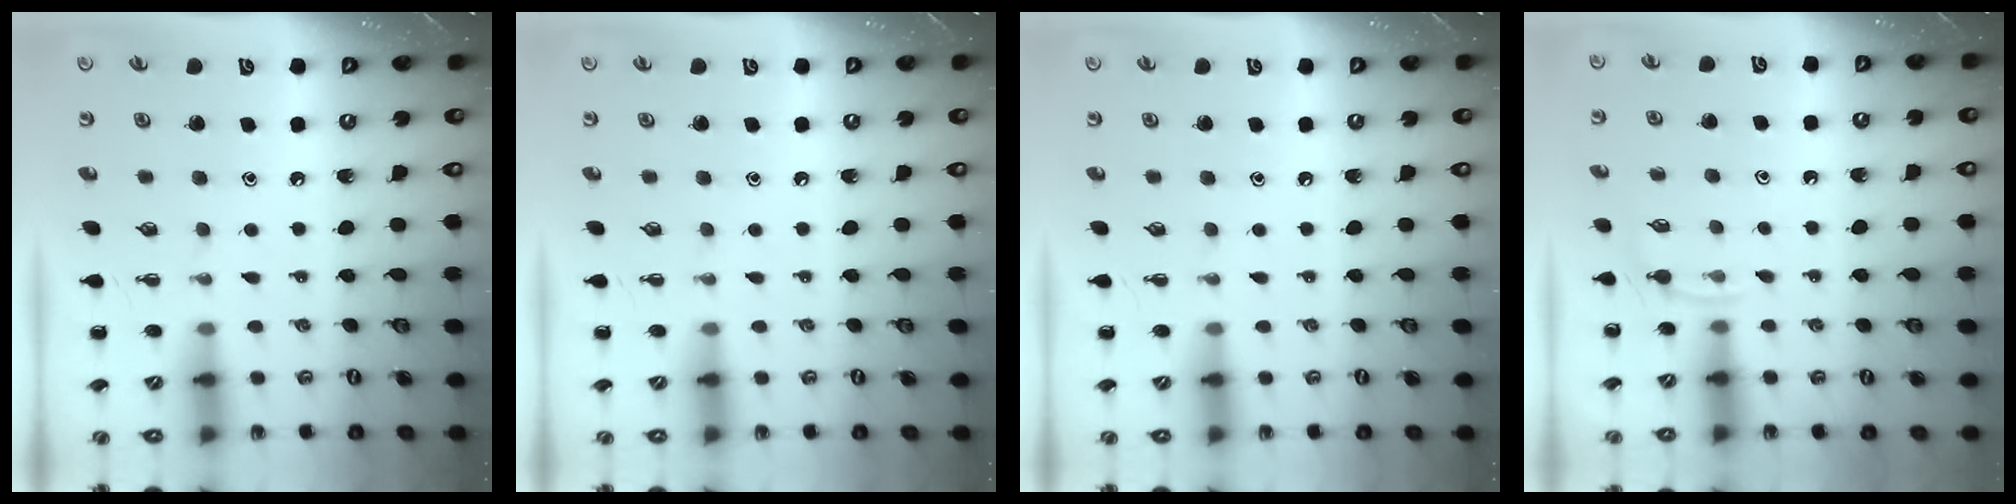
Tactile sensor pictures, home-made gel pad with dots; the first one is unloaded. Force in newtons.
{"total": 0.0}
{"total": 0.0}
{"total": 4.0, "press": 3.8, "slide": 1.3}